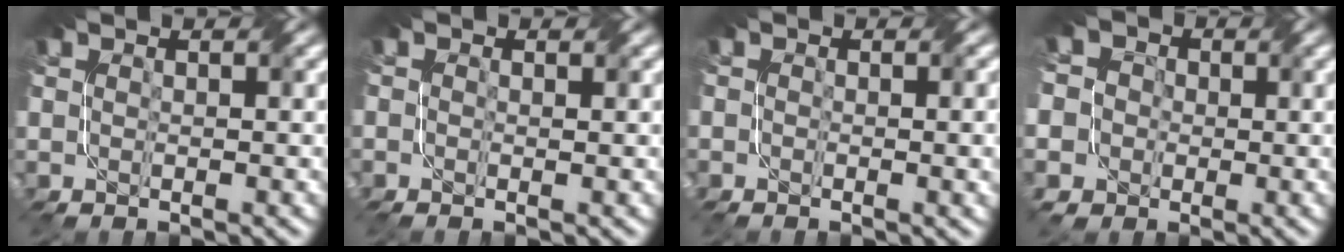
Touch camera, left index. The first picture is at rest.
{"total": 0.6, "force": [0.1, 0.4, 0.5], "torque": [-0.010, -0.005, -0.005]}
{"total": 2.8, "force": [-0.5, 1.5, 2.4], "torque": [-0.017, 0.001, -0.010]}
{"total": 8.8, "force": [-1.0, 8.2, 3.0], "torque": [-0.082, 0.010, -0.057]}